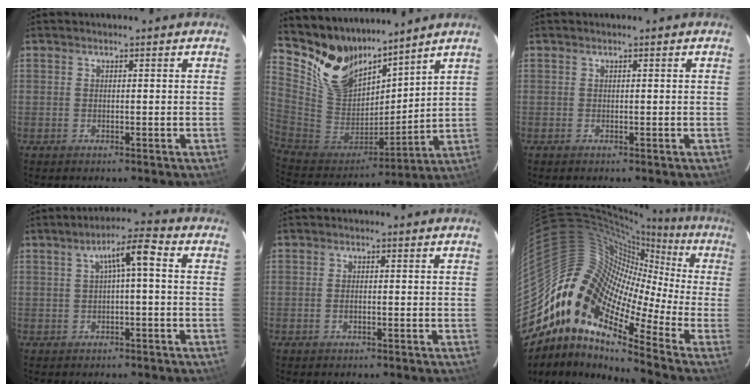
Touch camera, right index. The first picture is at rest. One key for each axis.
{"total": 16.9, "fx": 14.2, "fy": 7.4, "fz": 5.5, "tx": -0.135, "ty": -0.014, "tz": 0.286}
{"total": 0.0}
{"total": 5.4, "fx": 0.5, "fy": 0.9, "fz": 5.3, "tx": -0.095, "ty": 0.019, "tz": 0.017}
{"total": 1.0, "fx": -0.5, "fy": 0.5, "fz": 0.7, "tx": -0.016, "ty": -0.001, "tz": -0.008}
{"total": 12.3, "fx": -3.3, "fy": 6.3, "fz": 10.0, "tx": -0.129, "ty": 0.014, "tz": -0.089}